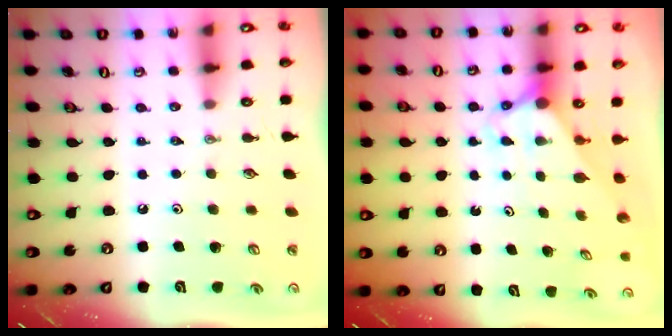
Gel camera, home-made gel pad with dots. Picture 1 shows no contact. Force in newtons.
{"total": 2.9, "press": 2.9, "slide": 0.0}